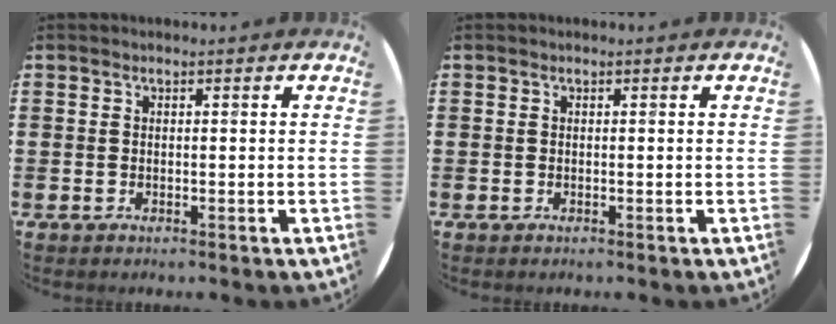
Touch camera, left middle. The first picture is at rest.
{"total": 0.0}